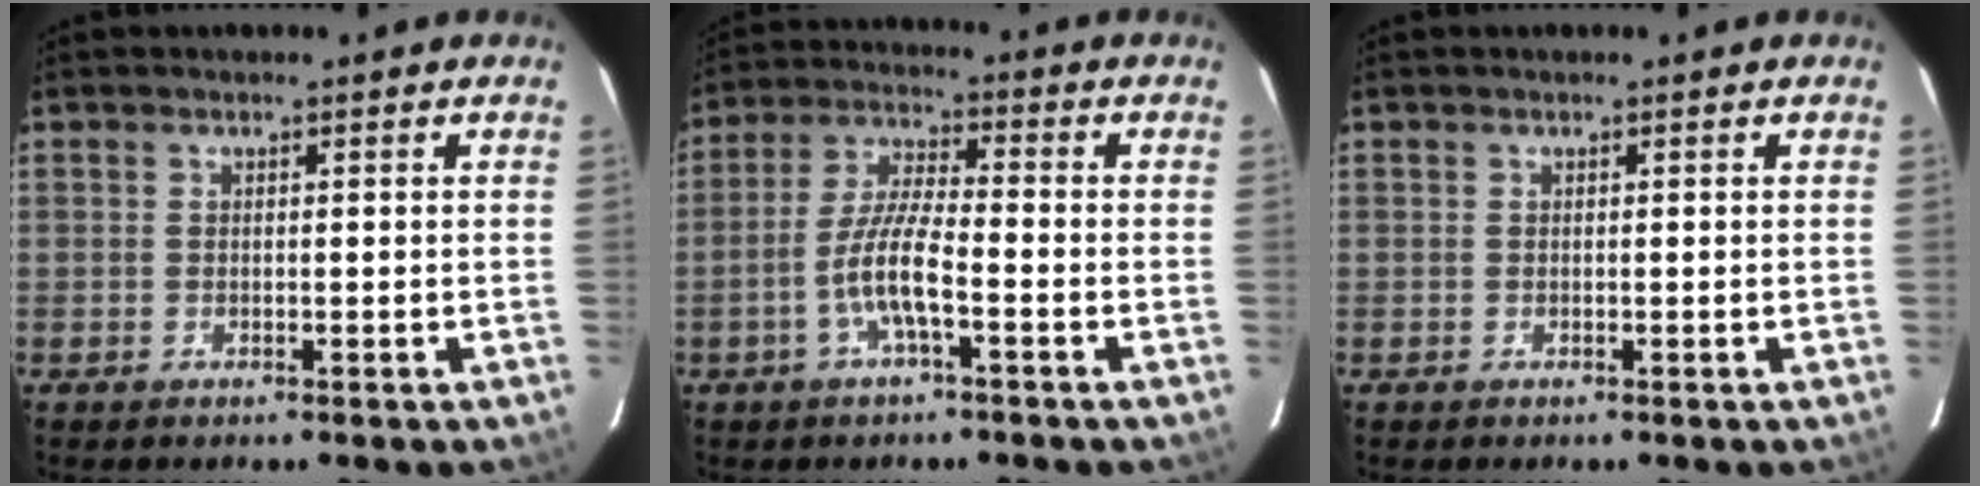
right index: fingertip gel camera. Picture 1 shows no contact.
{"total": 7.8, "force": [-3.2, 1.2, 7.1], "torque": [-0.148, 0.003, -0.060]}
{"total": 0.0}